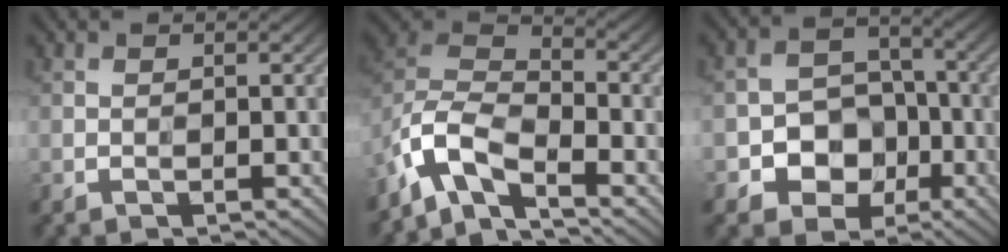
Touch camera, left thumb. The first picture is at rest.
{"total": 8.2, "force": [-6.3, 2.5, 4.6], "torque": [-0.103, -0.002, -0.147]}
{"total": 7.3, "force": [-2.8, 6.0, 3.1], "torque": [-0.037, -0.005, -0.071]}